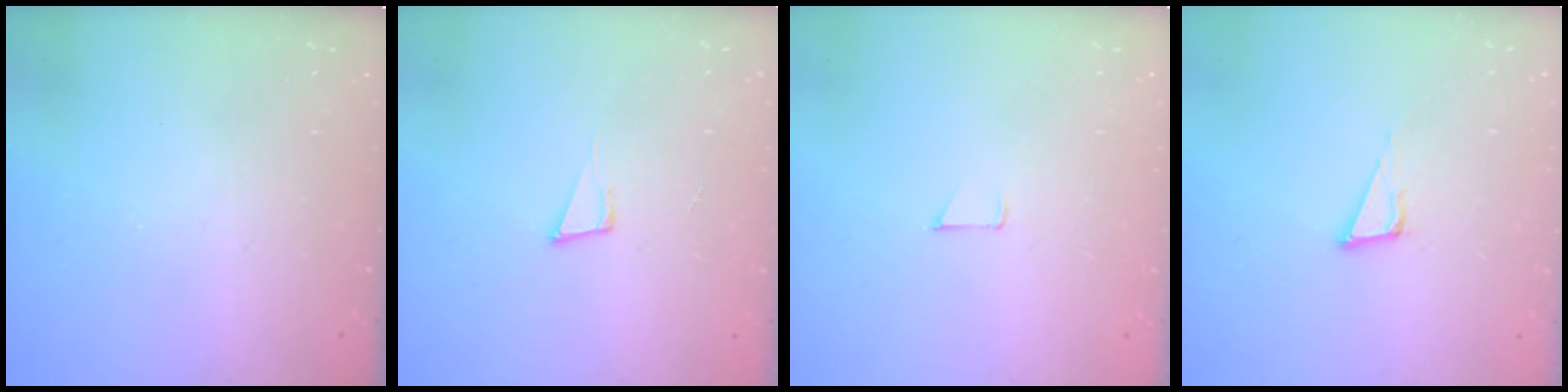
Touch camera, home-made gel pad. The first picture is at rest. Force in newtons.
{"total": 5.7, "press": 4.5, "slide": 3.4}
{"total": 3.4, "press": 3.4, "slide": 0.3}
{"total": 5.5, "press": 4.7, "slide": 2.8}